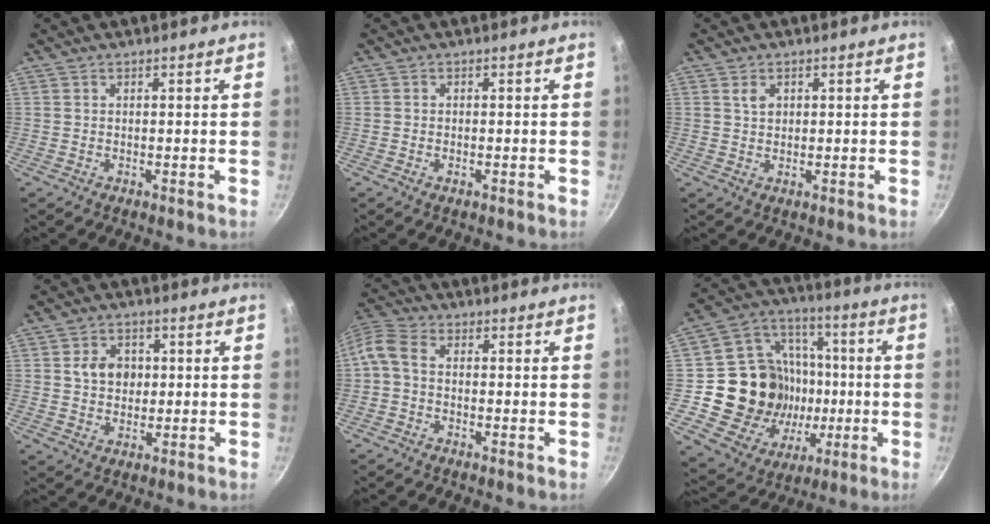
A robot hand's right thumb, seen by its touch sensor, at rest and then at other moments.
{"total": 1.0, "force": [-0.4, 0.5, 0.7], "torque": [-0.014, 0.002, -0.009]}
{"total": 2.3, "force": [0.8, 1.6, 1.4], "torque": [-0.018, -0.004, 0.013]}
{"total": 6.0, "force": [0.8, 4.8, 3.4], "torque": [-0.033, 0.000, 0.008]}
{"total": 5.4, "force": [-1.1, 3.7, 3.8], "torque": [-0.090, 0.025, -0.037]}
{"total": 23.1, "force": [-1.8, 19.8, 11.6], "torque": [-0.178, 0.027, -0.019]}